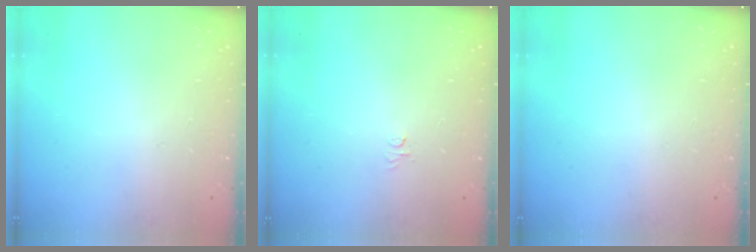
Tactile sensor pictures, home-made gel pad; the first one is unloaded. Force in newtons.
{"total": 3.1, "press": 3.0, "slide": 0.3}
{"total": 0.0}